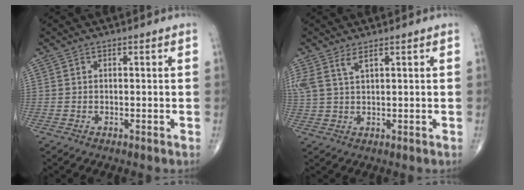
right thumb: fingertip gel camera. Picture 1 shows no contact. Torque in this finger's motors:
{"motor_torque": [-0.01, 0.04, 0.64, 0.46, 0.14]}